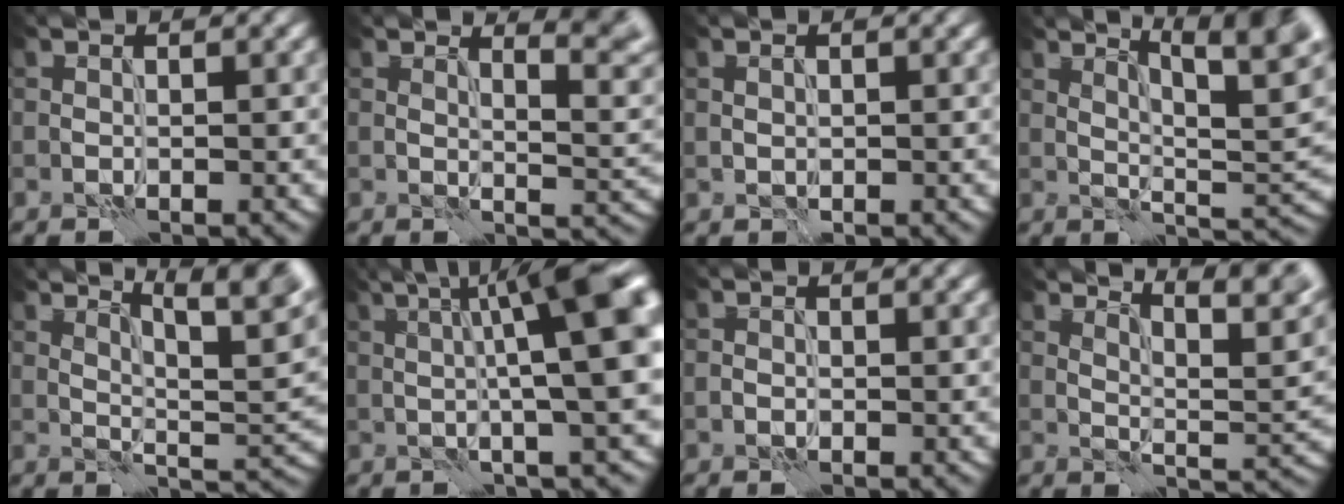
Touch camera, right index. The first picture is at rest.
{"total": 5.8, "force": [3.6, 1.8, 4.1], "torque": [-0.033, 0.010, 0.054]}
{"total": 0.0}
{"total": 9.0, "force": [4.7, 2.8, 7.1], "torque": [-0.091, 0.011, 0.063]}
{"total": 8.7, "force": [5.3, 2.5, 6.5], "torque": [-0.088, 0.008, 0.070]}
{"total": 12.8, "force": [2.3, 3.4, 12.2], "torque": [-0.132, 0.027, 0.026]}
{"total": 0.8, "force": [-0.3, 0.6, 0.3], "torque": [-0.002, -0.001, -0.002]}
{"total": 8.8, "force": [6.4, 2.2, 5.6], "torque": [-0.084, 0.008, 0.088]}